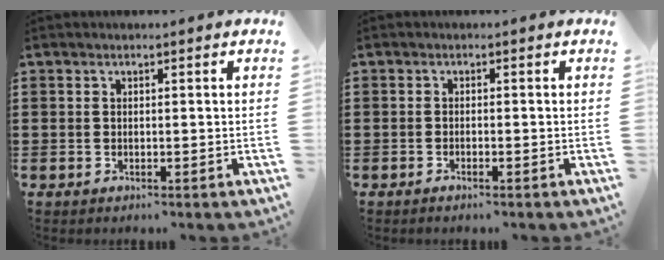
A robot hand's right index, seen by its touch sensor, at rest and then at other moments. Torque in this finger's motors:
{"motor_torque": [-0.03, -0.06, -0.02, 0.02]}